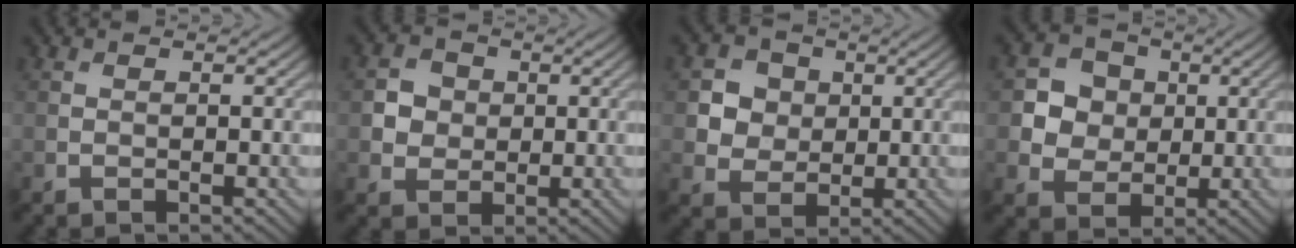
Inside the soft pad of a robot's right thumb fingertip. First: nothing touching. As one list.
[{"total": 3.6, "force": [0.2, 3.3, 1.3], "torque": [-0.032, 0.001, -0.004]}, {"total": 5.1, "force": [1.2, 4.6, 1.9], "torque": [-0.065, -0.003, 0.017]}, {"total": 5.8, "force": [0.8, 5.2, 2.2], "torque": [-0.059, 0.005, 0.000]}]